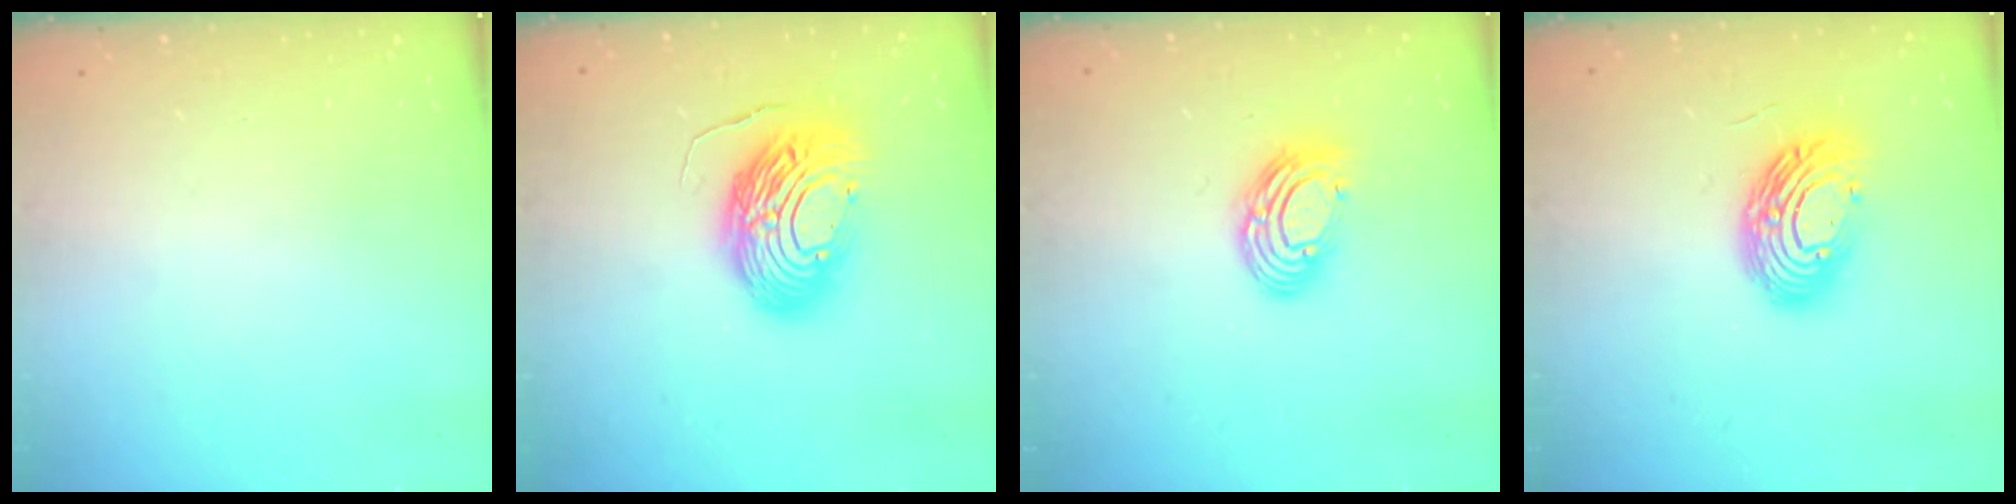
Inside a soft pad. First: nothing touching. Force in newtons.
{"total": 16.0, "press": 15.8, "slide": 2.4}
{"total": 10.3, "press": 10.3, "slide": 1.0}
{"total": 13.7, "press": 13.7, "slide": 0.5}